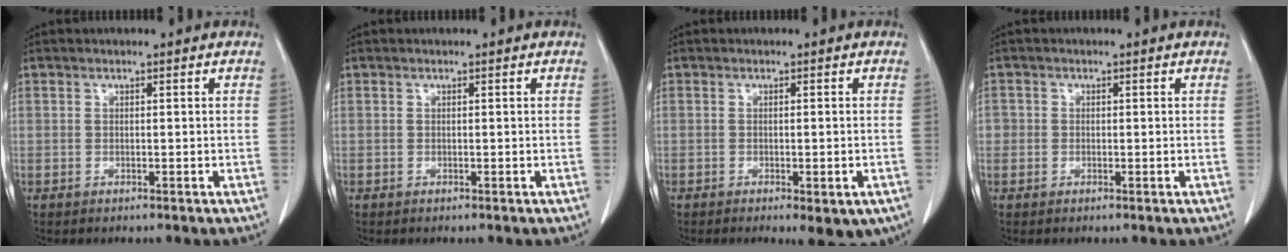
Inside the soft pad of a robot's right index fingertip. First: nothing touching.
{"total": 0.0}
{"total": 5.7, "force": [-3.2, 1.6, 4.5], "torque": [-0.048, -0.011, -0.040]}
{"total": 1.5, "force": [-0.2, 1.5, 0.3], "torque": [0.006, 0.005, -0.005]}